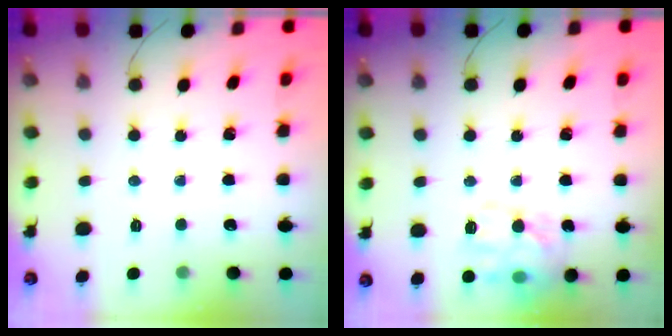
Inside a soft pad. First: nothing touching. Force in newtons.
{"total": 14.8, "press": 14.8, "slide": 0.8}